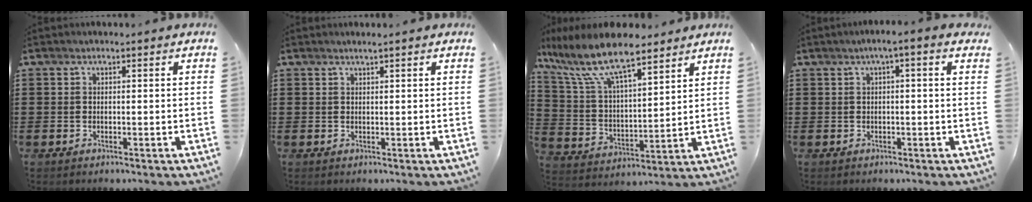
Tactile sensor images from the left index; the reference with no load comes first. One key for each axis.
{"total": 0.9, "fx": 0.7, "fy": -0.1, "fz": 0.4, "tx": -0.007, "ty": -0.002, "tz": 0.014}
{"total": 11.5, "fx": 8.9, "fy": 2.7, "fz": 6.8, "tx": -0.163, "ty": -0.033, "tz": 0.154}
{"total": 1.7, "fx": 0.0, "fy": 0.0, "fz": 1.7, "tx": -0.030, "ty": 0.000, "tz": -0.001}